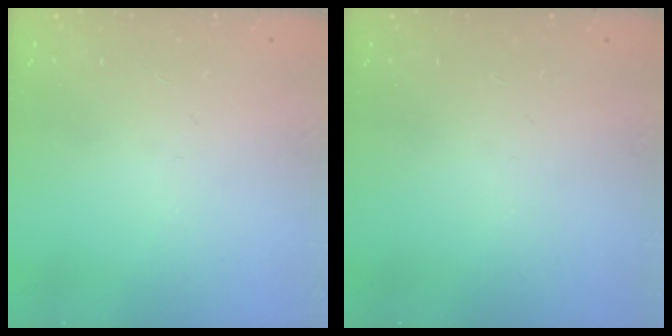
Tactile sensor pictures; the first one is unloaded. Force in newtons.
{"total": 0.0}